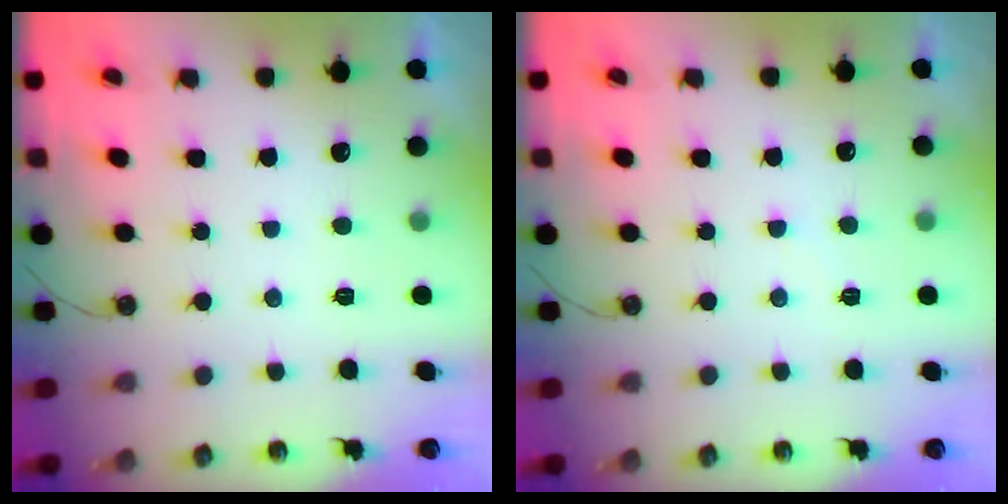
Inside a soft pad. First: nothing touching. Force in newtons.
{"total": 3.5, "press": 3.5, "slide": 0.4}